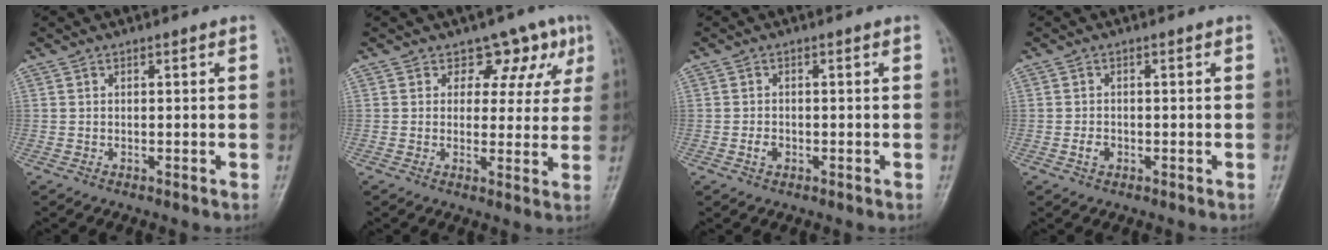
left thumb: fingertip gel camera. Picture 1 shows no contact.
{"total": 7.3, "force": [4.1, 5.4, 2.7], "torque": [0.013, -0.014, 0.042]}
{"total": 1.8, "force": [-0.6, 1.3, 1.0], "torque": [-0.016, 0.004, -0.012]}
{"total": 1.8, "force": [-0.6, 1.4, 1.0], "torque": [-0.016, 0.003, -0.012]}